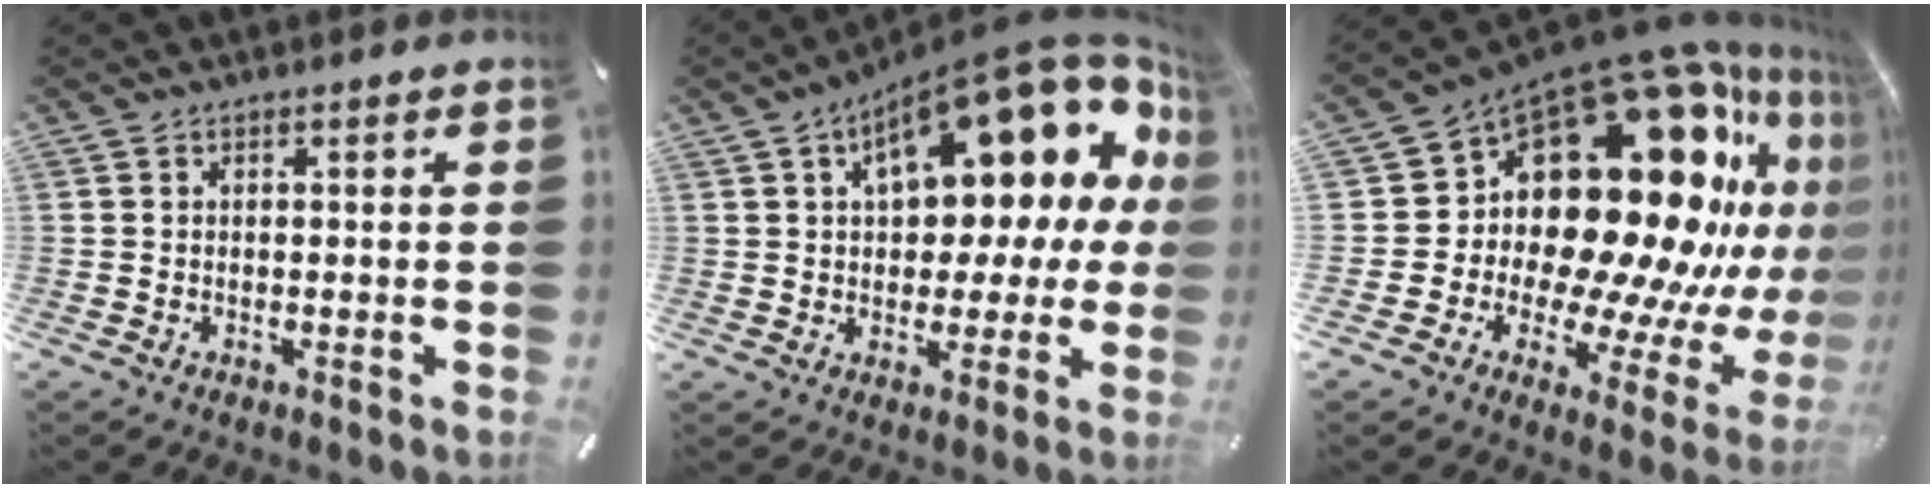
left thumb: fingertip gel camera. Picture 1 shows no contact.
{"total": 20.9, "force": [9.8, 9.7, 15.6], "torque": [-0.213, -0.069, 0.157]}
{"total": 27.0, "force": [10.0, 16.0, 19.3], "torque": [-0.246, -0.162, 0.212]}